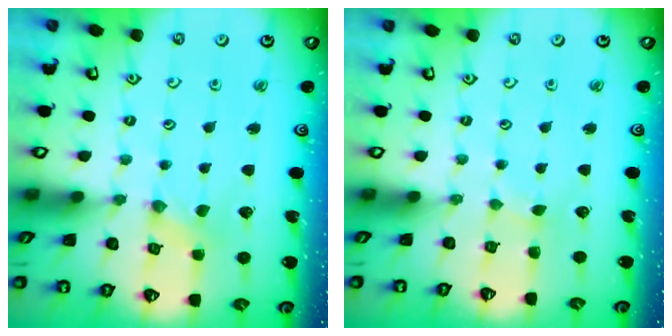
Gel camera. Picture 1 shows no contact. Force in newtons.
{"total": 1.0, "press": 0.9, "slide": 0.2}